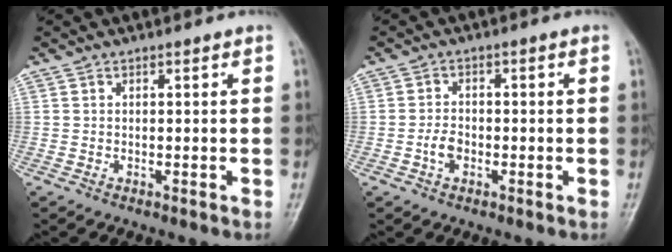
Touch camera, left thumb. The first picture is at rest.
{"total": 3.1, "force": [-1.1, 2.0, 2.0], "torque": [-0.032, 0.013, -0.024]}